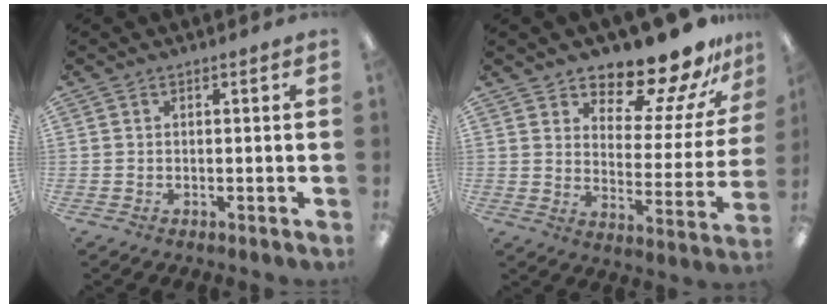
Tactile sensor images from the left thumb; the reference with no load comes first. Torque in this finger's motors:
{"motor_torque": [0.32, 0.43, 0.21, -0.14, 0.06]}